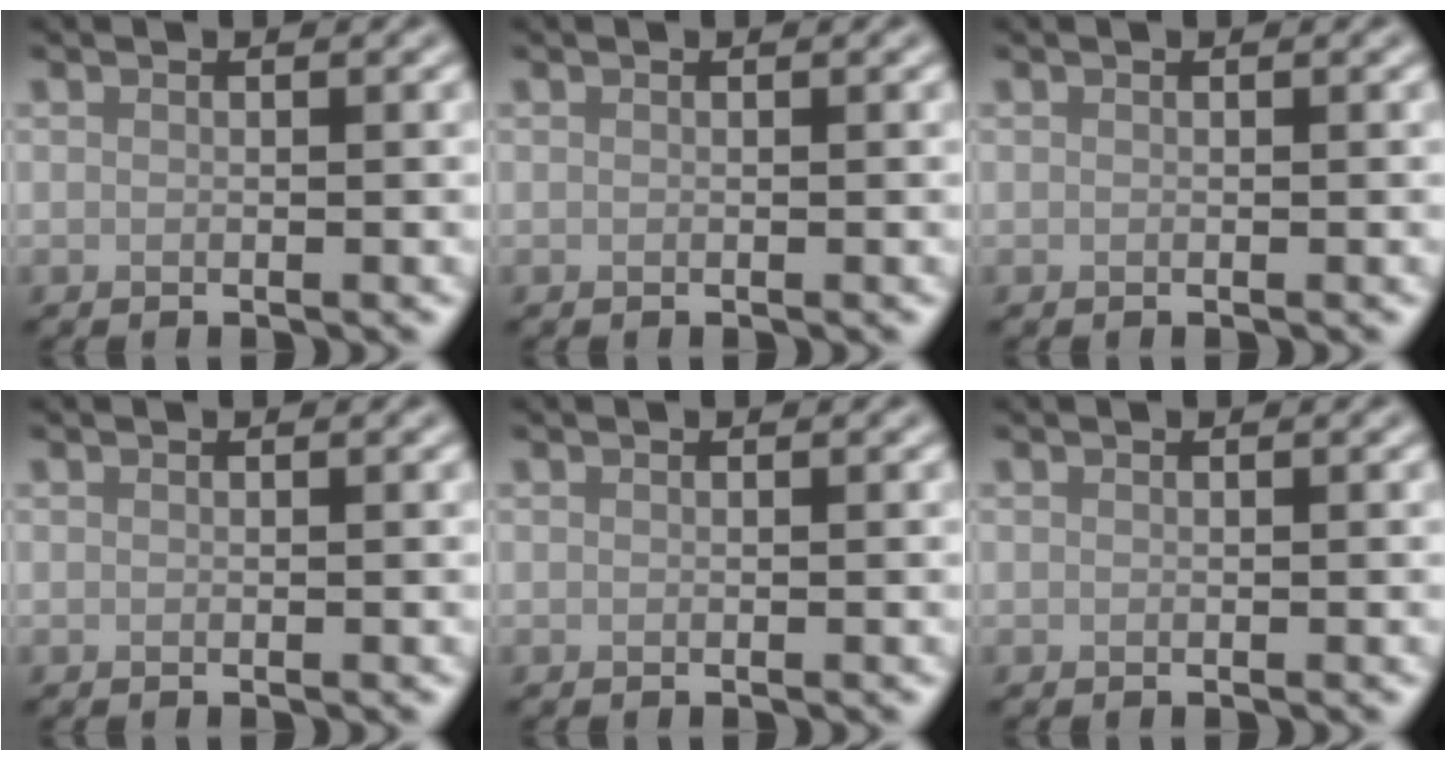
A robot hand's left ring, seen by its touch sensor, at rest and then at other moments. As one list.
[{"total": 0.0}, {"total": 0.0}, {"total": 0.0}, {"total": 0.0}, {"total": 0.0}]